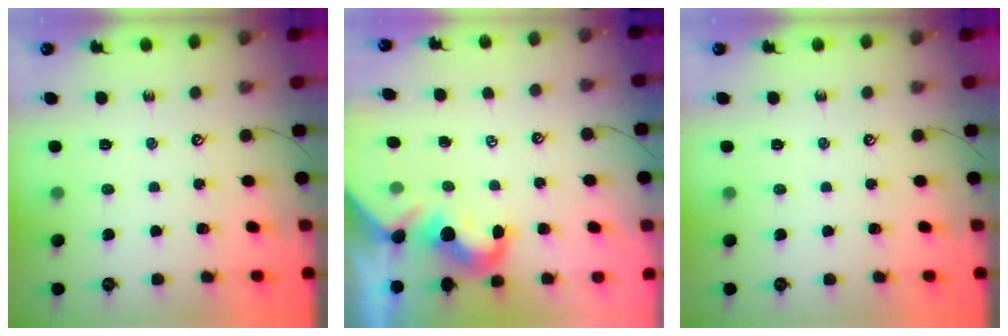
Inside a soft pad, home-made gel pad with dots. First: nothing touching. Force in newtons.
{"total": 1.9, "press": 1.7, "slide": 0.7}
{"total": 0.0}